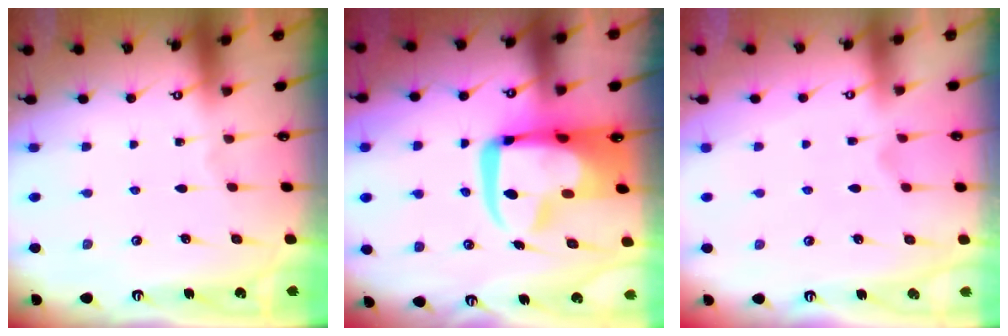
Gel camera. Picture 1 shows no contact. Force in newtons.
{"total": 16.9, "press": 16.7, "slide": 2.7}
{"total": 1.2, "press": 0.3, "slide": 1.1}